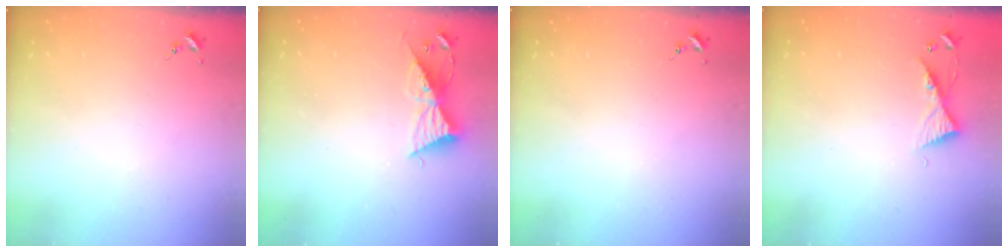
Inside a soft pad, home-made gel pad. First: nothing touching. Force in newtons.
{"total": 9.3, "press": 9.3, "slide": 0.7}
{"total": 0.0}
{"total": 6.2, "press": 6.2, "slide": 0.6}